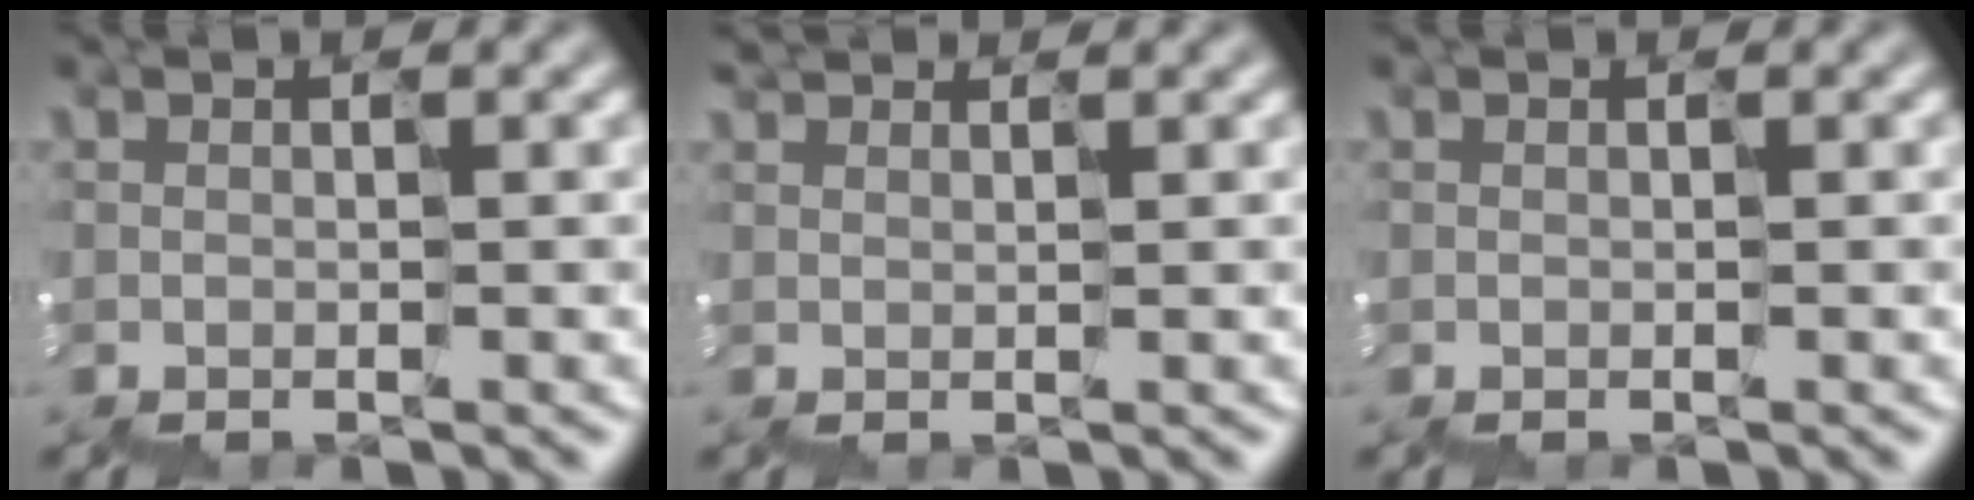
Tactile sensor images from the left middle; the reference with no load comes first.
{"total": 1.4, "force": [1.2, 0.5, 0.3], "torque": [-0.009, 0.018, 0.023]}
{"total": 0.0}